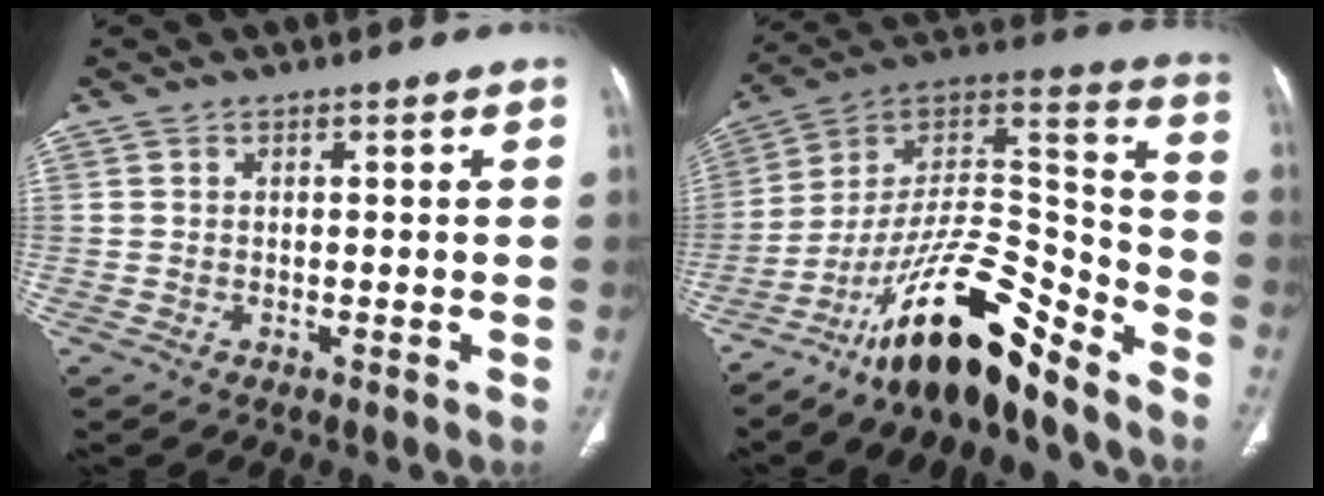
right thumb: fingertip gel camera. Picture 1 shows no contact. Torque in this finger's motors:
{"motor_torque": [3.38, 1.63, 1.48, -1.29, 0.60]}